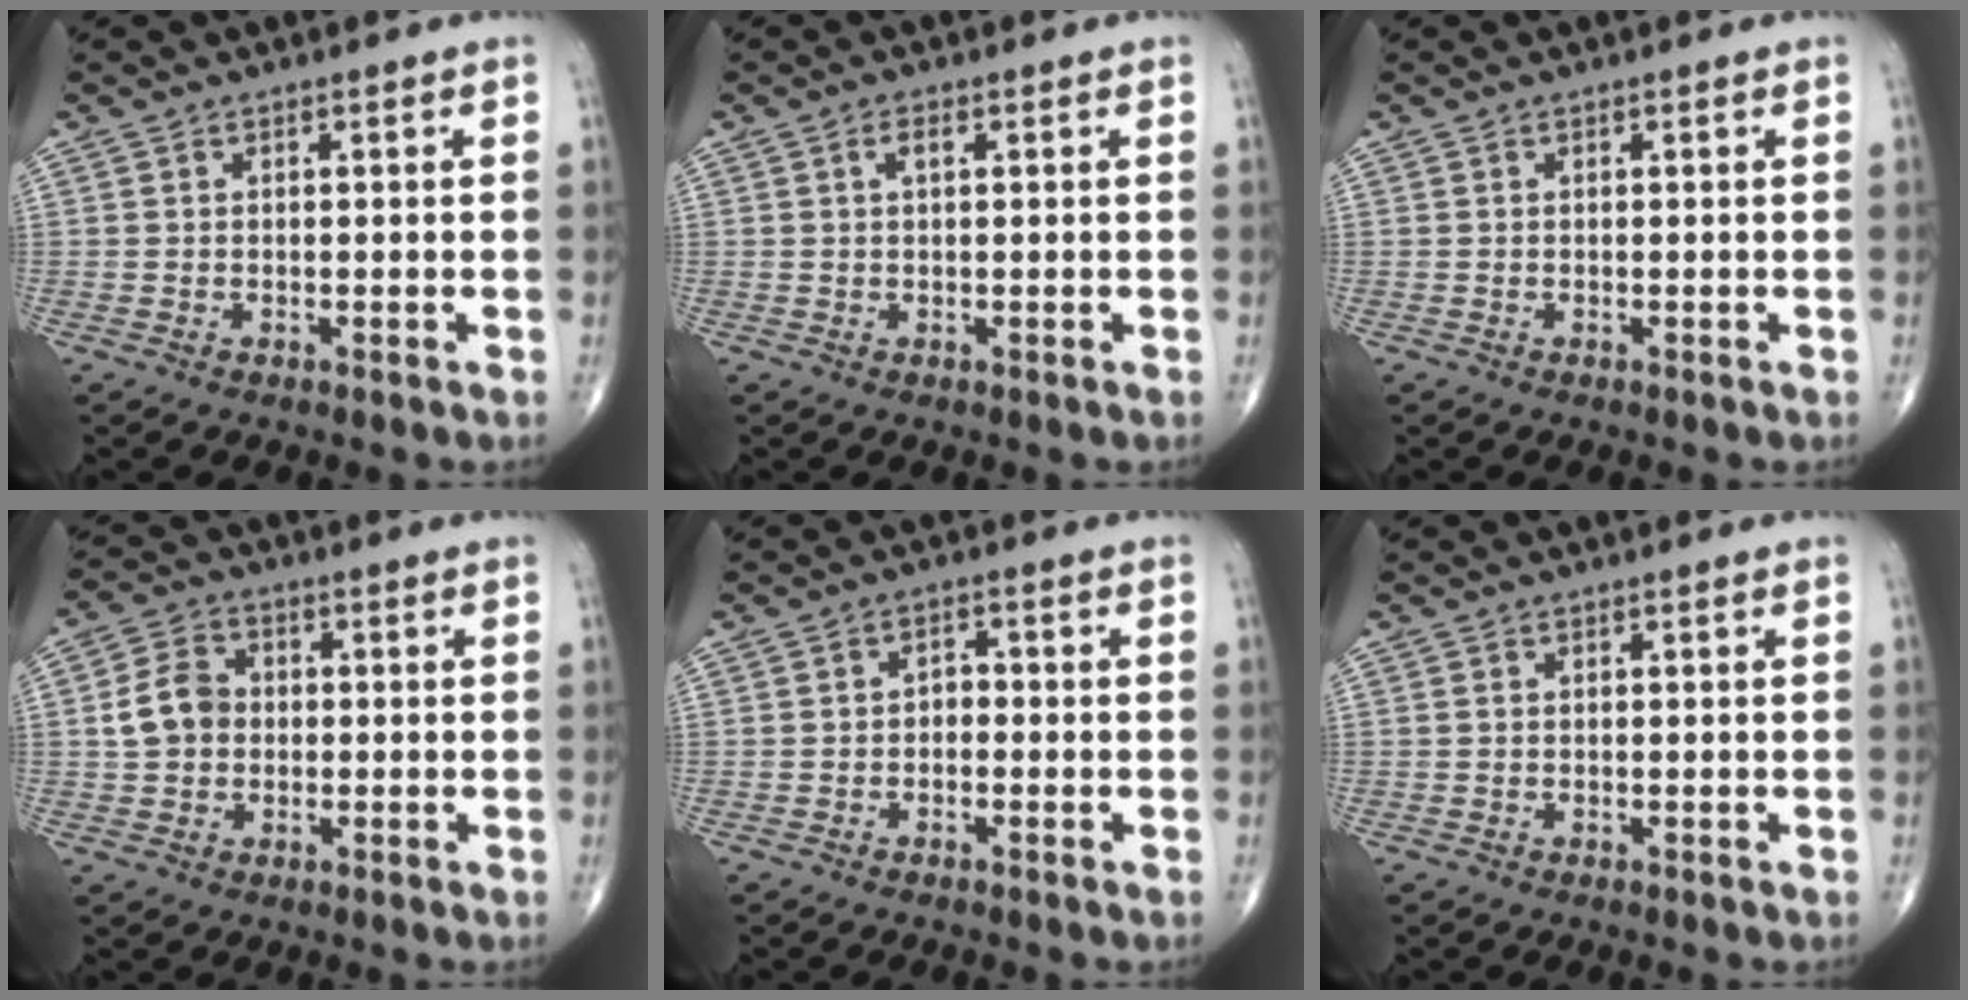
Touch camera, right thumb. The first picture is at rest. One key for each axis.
{"total": 1.8, "fx": 0.6, "fy": 0.7, "fz": 1.5, "tx": -0.029, "ty": 0.004, "tz": 0.010}
{"total": 0.0}
{"total": 6.7, "fx": 0.0, "fy": 5.5, "fz": 3.9, "tx": -0.062, "ty": 0.016, "tz": -0.006}
{"total": 1.8, "fx": -0.5, "fy": 1.3, "fz": 1.1, "tx": -0.005, "ty": 0.009, "tz": -0.013}
{"total": 0.0}